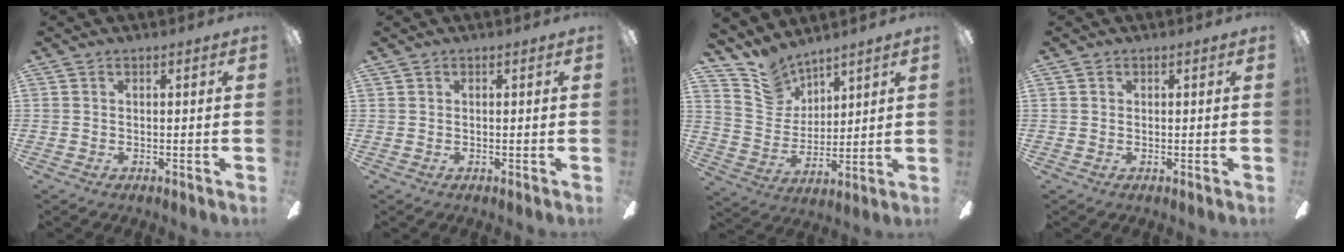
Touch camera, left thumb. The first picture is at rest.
{"total": 0.0}
{"total": 10.4, "force": [9.0, 5.1, 1.3], "torque": [-0.054, -0.060, 0.179]}
{"total": 0.6, "force": [0.2, 0.6, 0.2], "torque": [-0.003, 0.004, 0.003]}